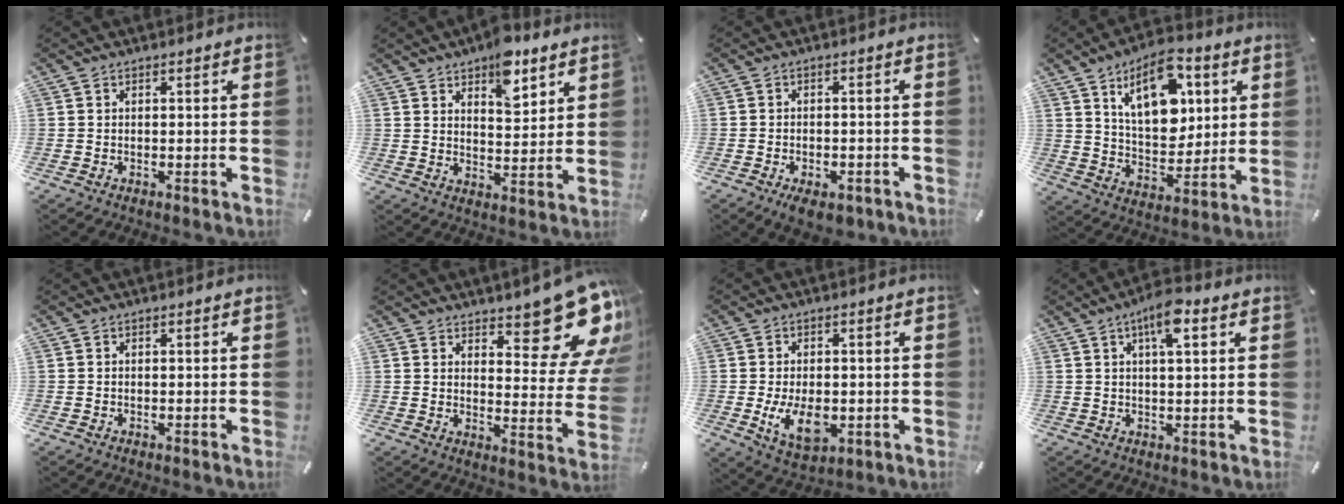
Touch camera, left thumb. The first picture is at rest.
{"total": 9.6, "force": [6.8, 4.6, 4.9], "torque": [-0.059, -0.034, 0.115]}
{"total": 4.5, "force": [-2.8, 2.3, 2.6], "torque": [-0.044, 0.015, -0.048]}
{"total": 16.7, "force": [7.9, 9.5, 11.2], "torque": [-0.175, -0.016, 0.141]}
{"total": 0.0}
{"total": 16.5, "force": [11.6, 6.7, 9.6], "torque": [-0.097, -0.110, 0.195]}
{"total": 9.5, "force": [-1.4, 5.9, 7.4], "torque": [-0.135, -0.012, -0.024]}
{"total": 7.2, "force": [3.4, 2.1, 5.9], "torque": [-0.107, 0.003, 0.055]}